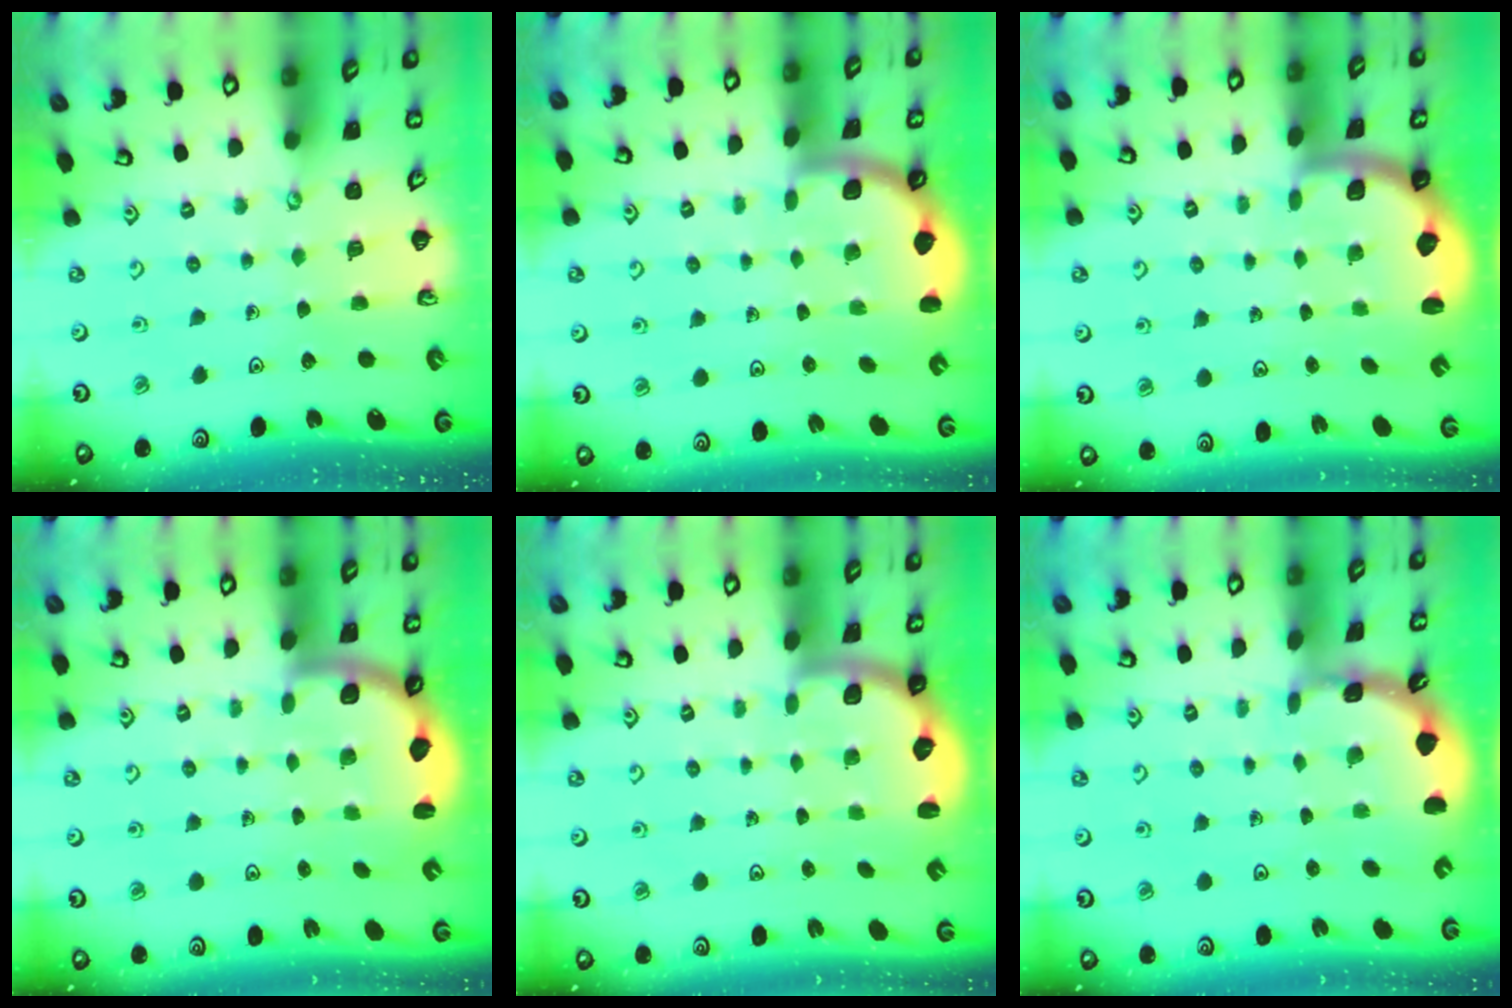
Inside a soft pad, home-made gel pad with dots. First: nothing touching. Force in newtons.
{"total": 1.7, "press": 1.7, "slide": 0.1}
{"total": 1.9, "press": 1.8, "slide": 0.5}
{"total": 2.6, "press": 2.5, "slide": 0.7}
{"total": 2.2, "press": 2.0, "slide": 0.8}
{"total": 1.7, "press": 1.7, "slide": 0.1}